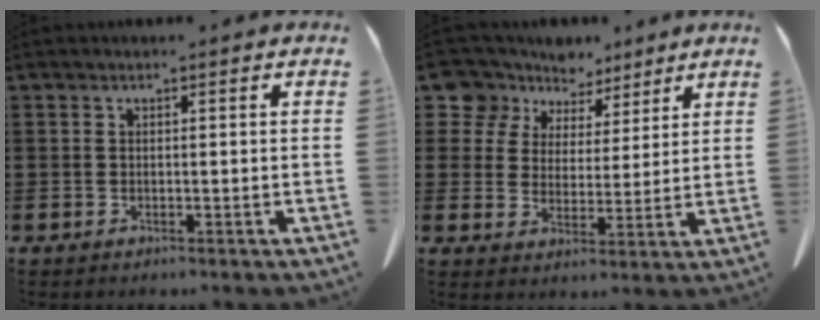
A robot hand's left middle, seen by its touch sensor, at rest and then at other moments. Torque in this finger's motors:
{"motor_torque": [1.19, 0.95, 0.03, 0.00]}